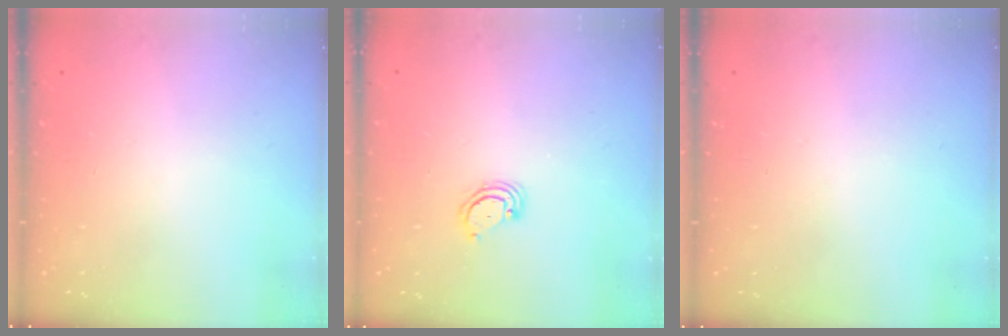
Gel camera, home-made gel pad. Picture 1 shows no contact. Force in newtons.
{"total": 2.9, "press": 2.9, "slide": 0.3}
{"total": 0.0}